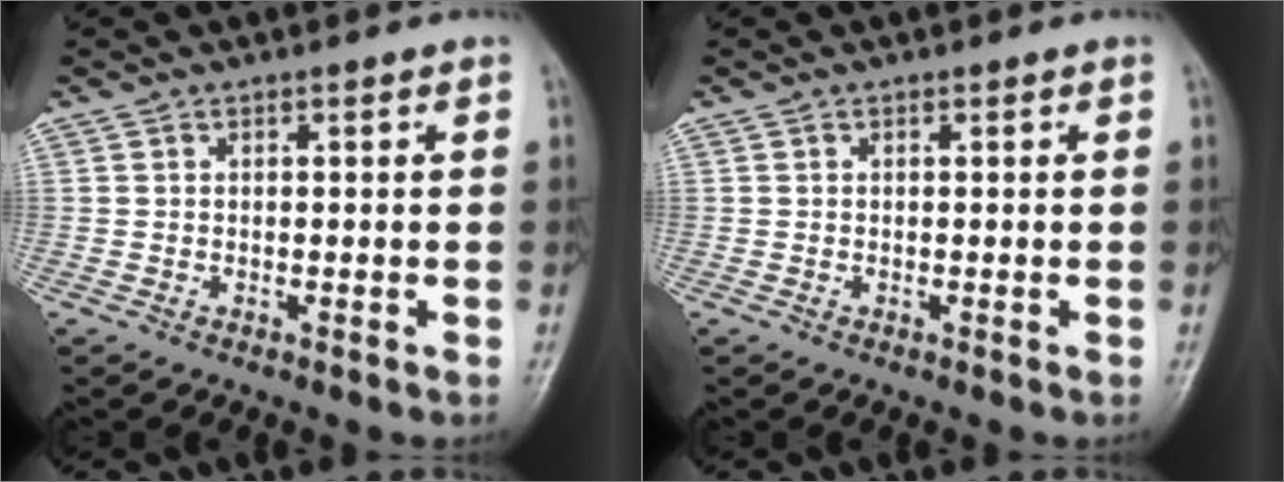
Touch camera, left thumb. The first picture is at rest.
{"total": 0.0}